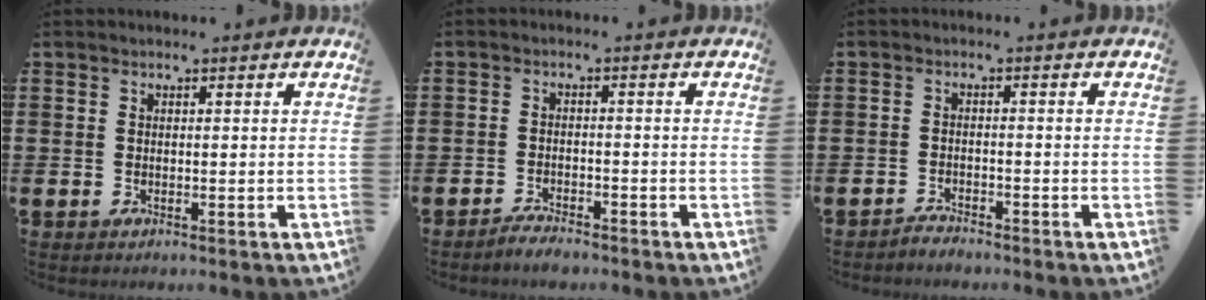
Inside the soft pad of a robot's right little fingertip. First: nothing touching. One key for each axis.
{"total": 1.9, "fx": -1.9, "fy": 0.2, "fz": 0.3, "tx": -0.010, "ty": 0.005, "tz": -0.039}
{"total": 1.5, "fx": -1.5, "fy": 0.0, "fz": -0.1, "tx": -0.003, "ty": 0.005, "tz": -0.033}